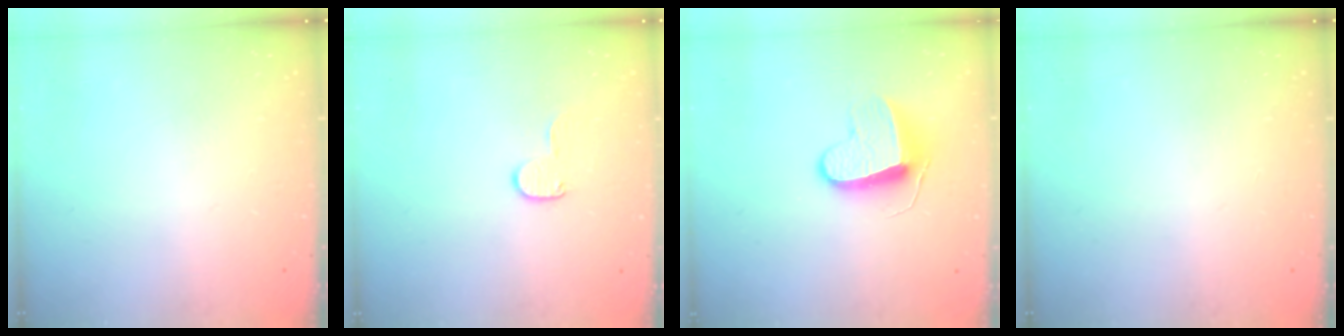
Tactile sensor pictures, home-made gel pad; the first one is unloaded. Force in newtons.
{"total": 4.5, "press": 4.5, "slide": 0.5}
{"total": 9.9, "press": 9.8, "slide": 0.6}
{"total": 0.0}